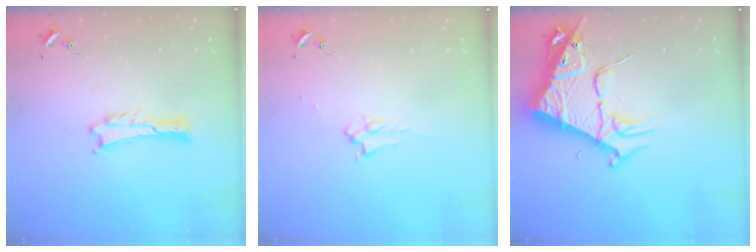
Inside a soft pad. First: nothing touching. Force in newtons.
{"total": 2.2, "press": 2.2, "slide": 0.4}
{"total": 10.3, "press": 10.2, "slide": 1.3}